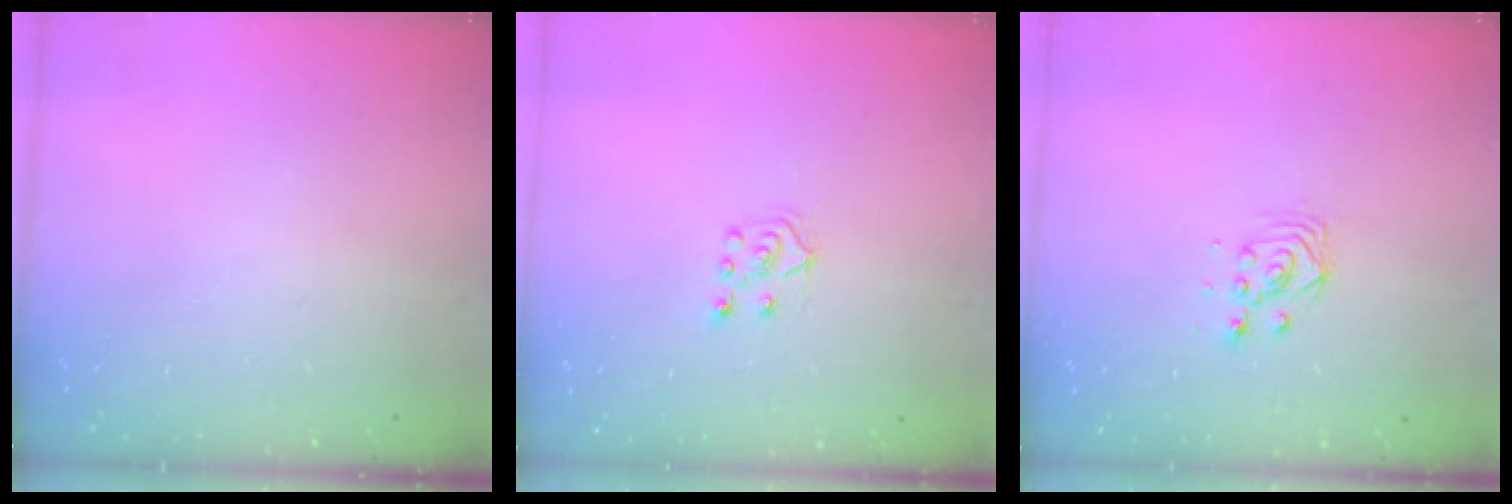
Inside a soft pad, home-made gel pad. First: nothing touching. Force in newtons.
{"total": 6.0, "press": 6.0, "slide": 0.4}
{"total": 3.0, "press": 2.9, "slide": 0.3}